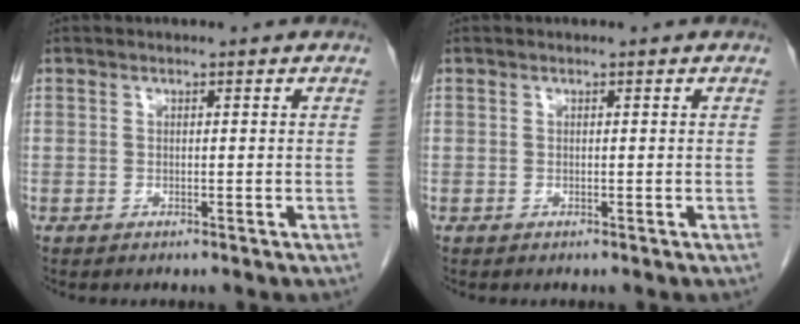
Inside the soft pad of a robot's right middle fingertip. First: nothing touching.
{"total": 0.0}